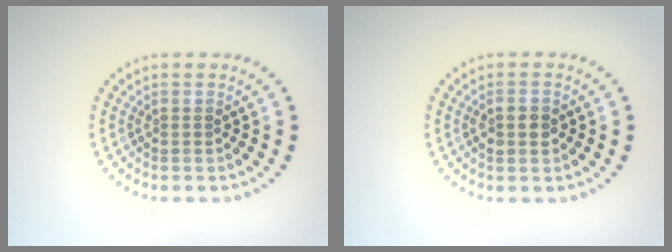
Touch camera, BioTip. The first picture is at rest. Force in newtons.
{"total": 1.5, "press": 1.4, "slide": 0.3}